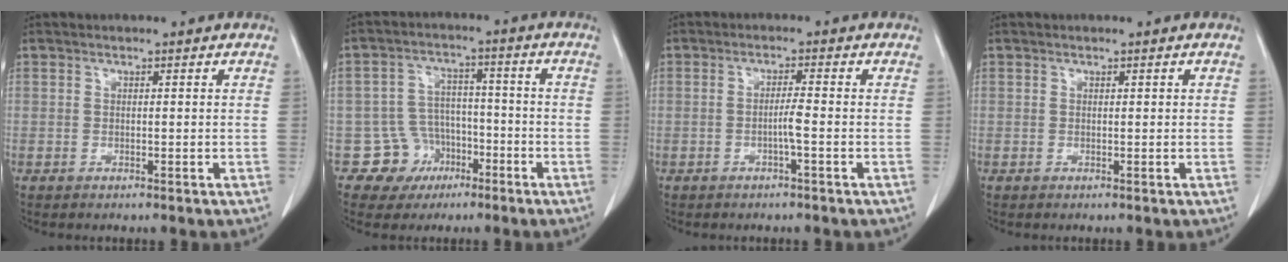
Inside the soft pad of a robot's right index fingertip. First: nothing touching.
{"total": 7.0, "force": [-3.3, 6.2, 0.0], "torque": [0.014, 0.019, -0.048]}
{"total": 2.2, "force": [-0.8, -0.4, 2.0], "torque": [-0.040, -0.001, -0.014]}
{"total": 0.0}